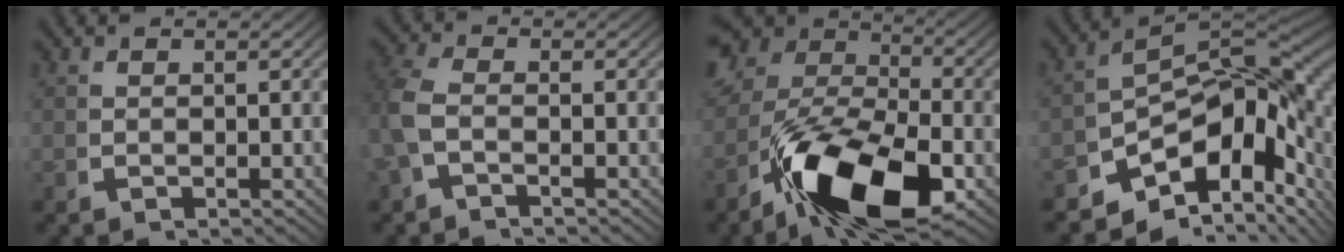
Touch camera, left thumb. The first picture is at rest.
{"total": 3.6, "force": [-0.5, 2.3, 2.8], "torque": [-0.082, -0.006, -0.010]}
{"total": 14.9, "force": [-3.5, 8.7, 11.5], "torque": [-0.222, -0.034, -0.047]}
{"total": 17.2, "force": [-3.5, 10.3, 13.3], "torque": [-0.196, -0.026, -0.052]}